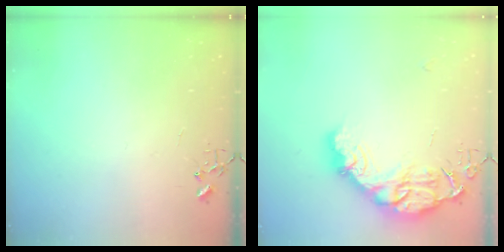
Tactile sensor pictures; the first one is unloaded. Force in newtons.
{"total": 18.2, "press": 18.2, "slide": 1.3}